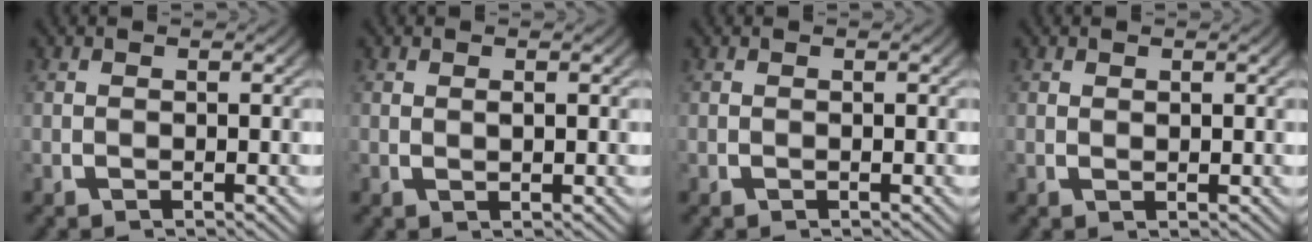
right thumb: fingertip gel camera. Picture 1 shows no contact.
{"total": 0.8, "force": [0.4, 0.1, 0.6], "torque": [-0.011, -0.003, 0.011]}
{"total": 0.0}
{"total": 0.5, "force": [0.5, 0.1, 0.3], "torque": [-0.005, -0.004, 0.012]}